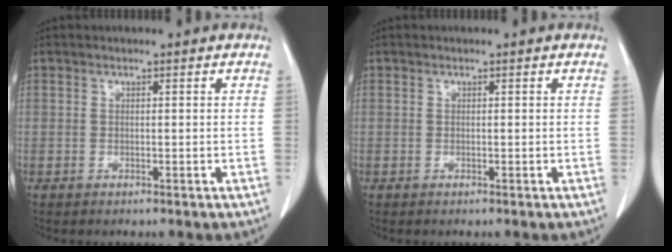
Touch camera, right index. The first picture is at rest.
{"total": 0.0}